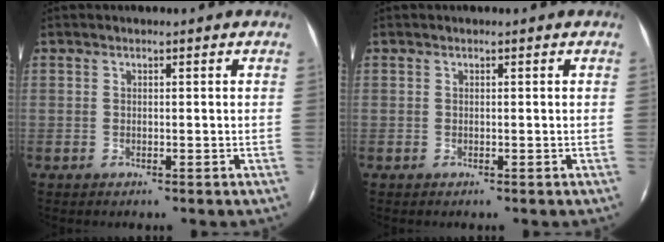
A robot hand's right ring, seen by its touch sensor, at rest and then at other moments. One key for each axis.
{"total": 0.0}